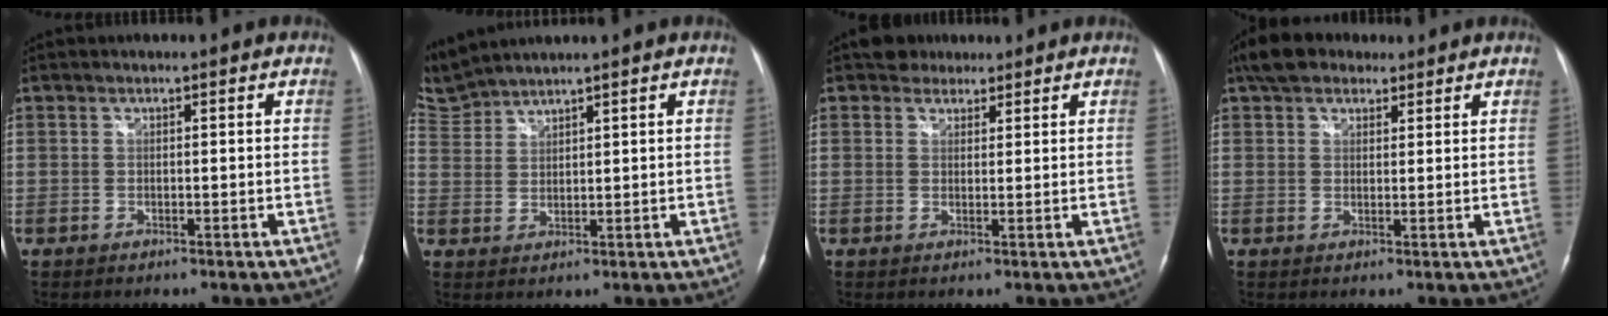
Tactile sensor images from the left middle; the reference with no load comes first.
{"total": 5.5, "force": [5.5, -0.3, 0.3], "torque": [-0.028, 0.017, 0.122]}
{"total": 2.8, "force": [2.3, 1.7, 0.0], "torque": [0.003, 0.010, 0.034]}
{"total": 6.9, "force": [5.2, 3.5, 2.9], "torque": [-0.054, 0.029, 0.095]}